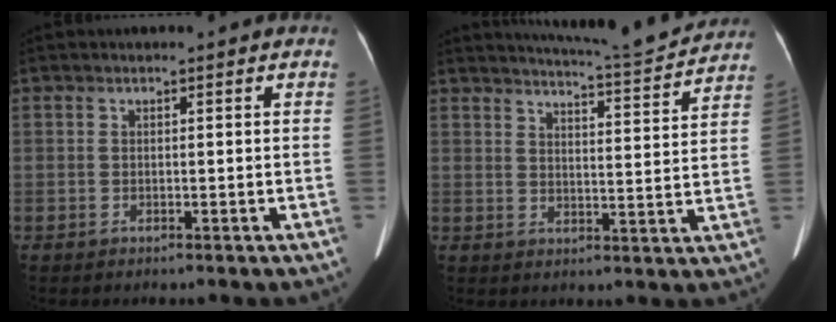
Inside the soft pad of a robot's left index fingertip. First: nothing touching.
{"total": 11.5, "force": [11.2, -0.6, 2.8], "torque": [-0.051, -0.011, 0.145]}